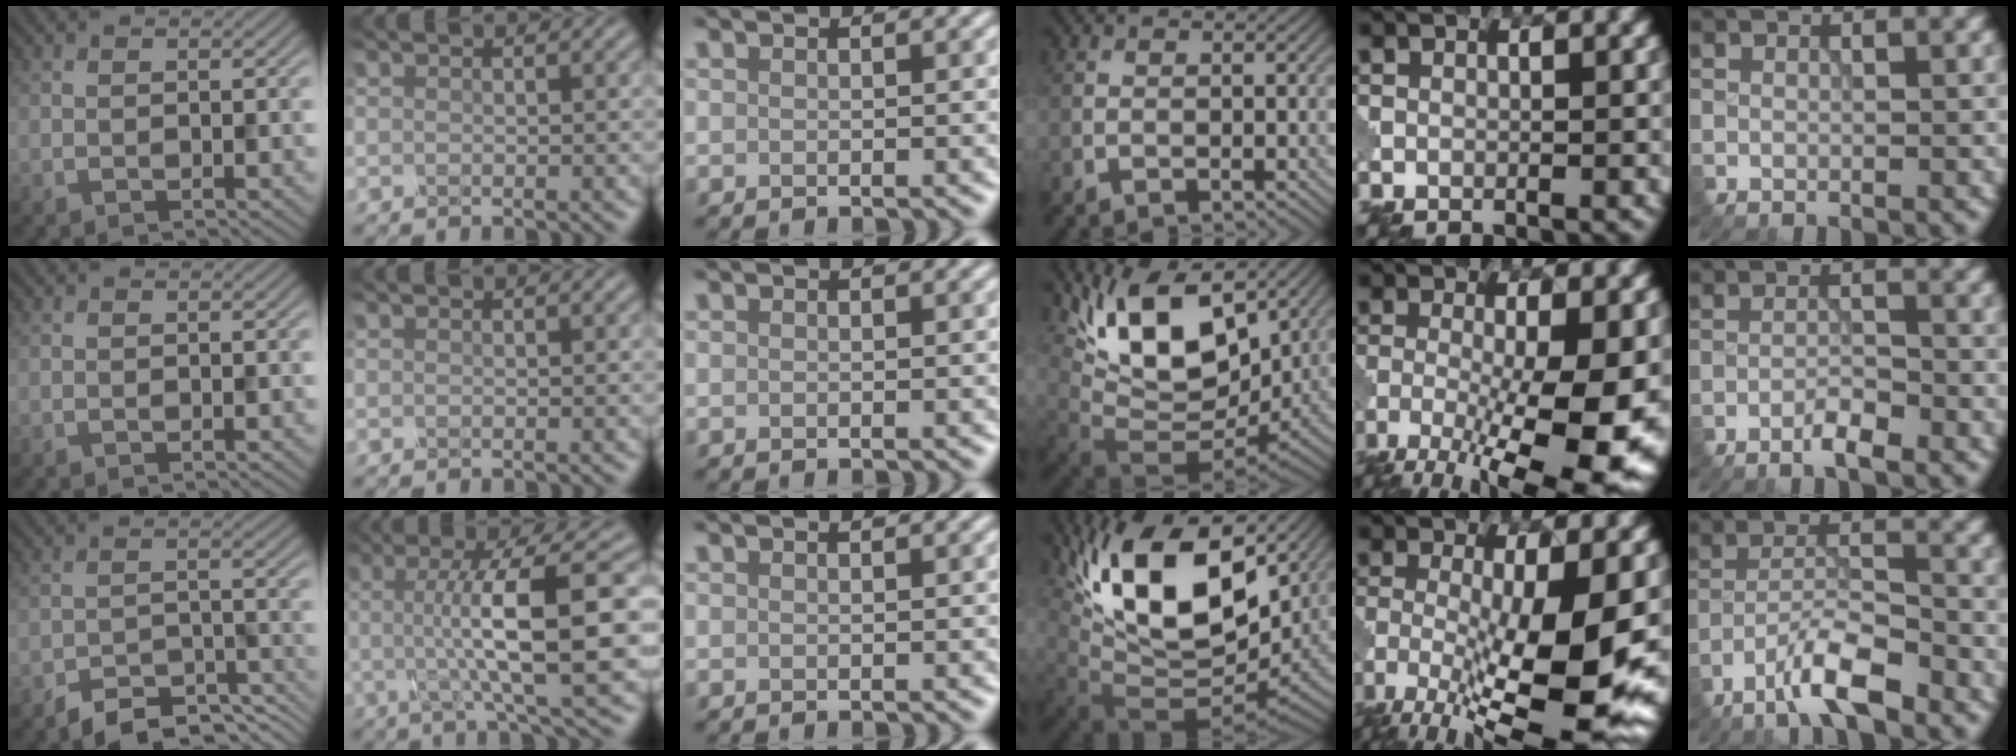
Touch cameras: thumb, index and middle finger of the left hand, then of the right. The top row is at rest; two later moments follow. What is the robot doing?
{"motion": "disassemble", "object": "glue stick"}